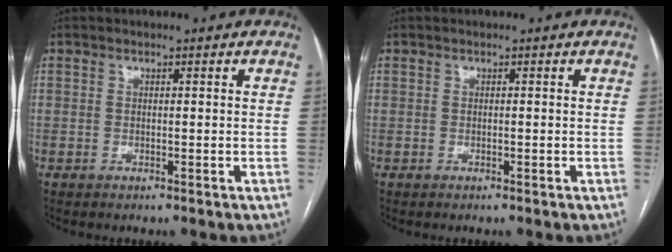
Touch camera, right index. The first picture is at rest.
{"total": 0.0}